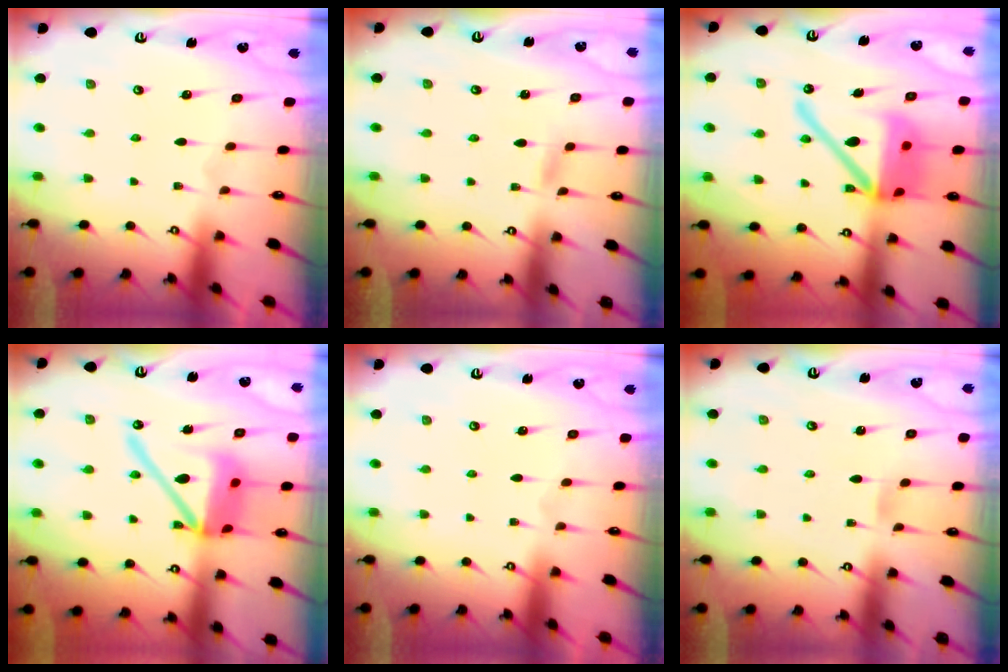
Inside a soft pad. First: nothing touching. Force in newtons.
{"total": 3.2, "press": 3.2, "slide": 0.4}
{"total": 19.4, "press": 19.2, "slide": 3.1}
{"total": 17.4, "press": 17.2, "slide": 2.1}
{"total": 0.0}
{"total": 2.7, "press": 2.7, "slide": 0.3}